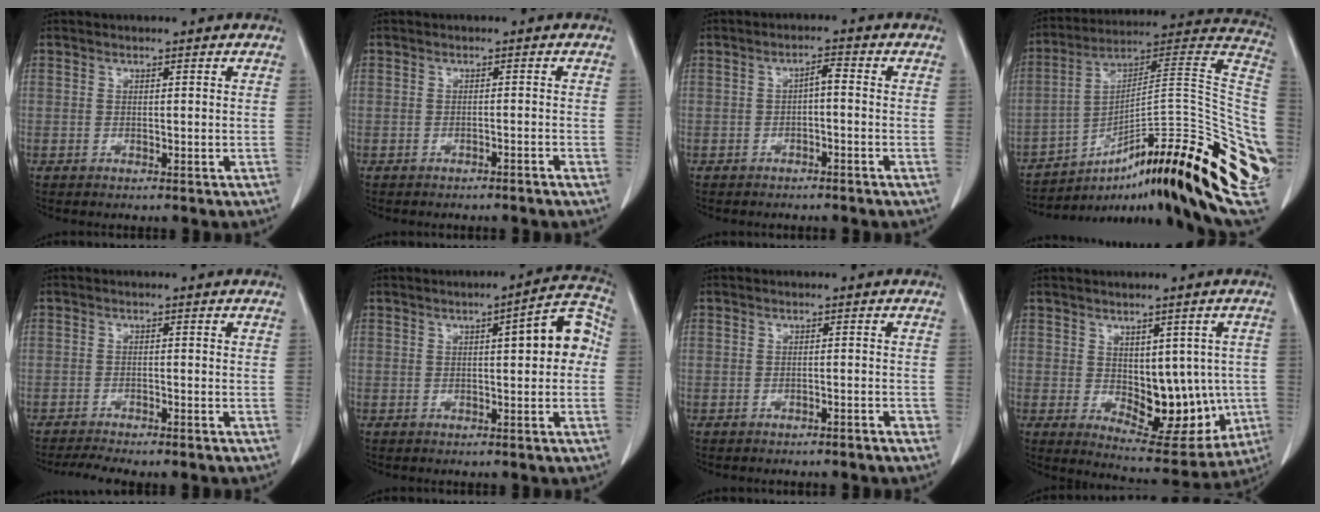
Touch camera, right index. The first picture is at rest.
{"total": 0.6, "force": [-0.4, 0.0, 0.4], "torque": [-0.010, 0.003, -0.004]}
{"total": 2.2, "force": [-0.2, 0.7, 2.1], "torque": [-0.035, 0.012, 0.000]}
{"total": 35.4, "force": [-12.1, 6.4, 32.6], "torque": [-0.353, 0.039, -0.189]}
{"total": 3.9, "force": [-3.4, 0.1, 1.9], "torque": [-0.030, -0.004, -0.055]}
{"total": 7.6, "force": [1.0, 1.8, 7.3], "torque": [-0.083, 0.029, 0.008]}
{"total": 1.2, "force": [-0.8, 0.3, 0.8], "torque": [-0.010, 0.003, -0.007]}
{"total": 12.3, "force": [-0.9, 6.8, 10.3], "torque": [-0.117, 0.001, 0.016]}